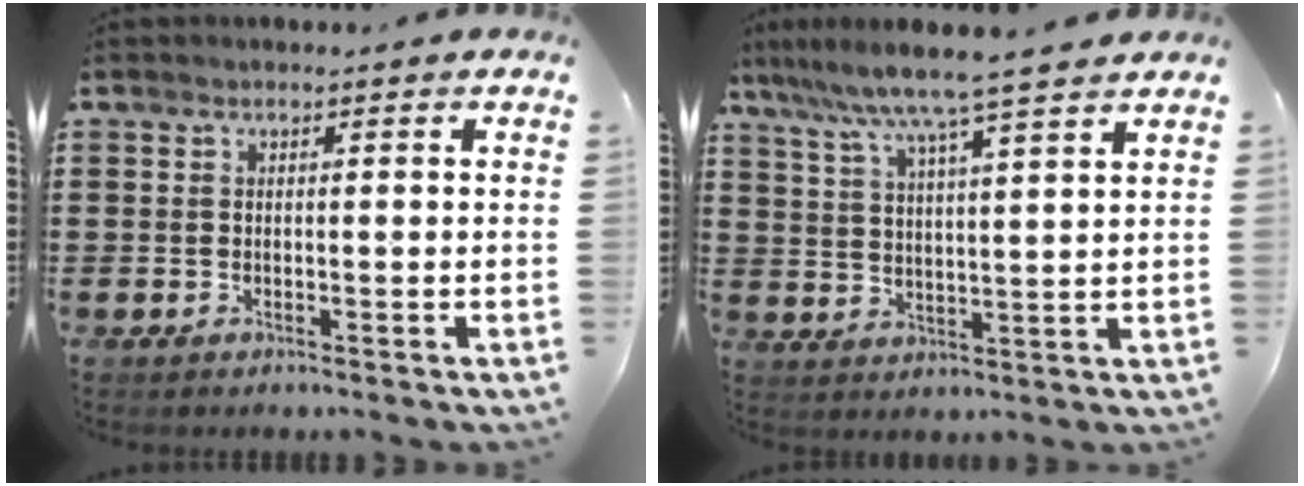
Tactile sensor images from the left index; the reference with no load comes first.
{"total": 7.1, "force": [6.2, -0.8, 3.5], "torque": [-0.092, -0.035, 0.103]}